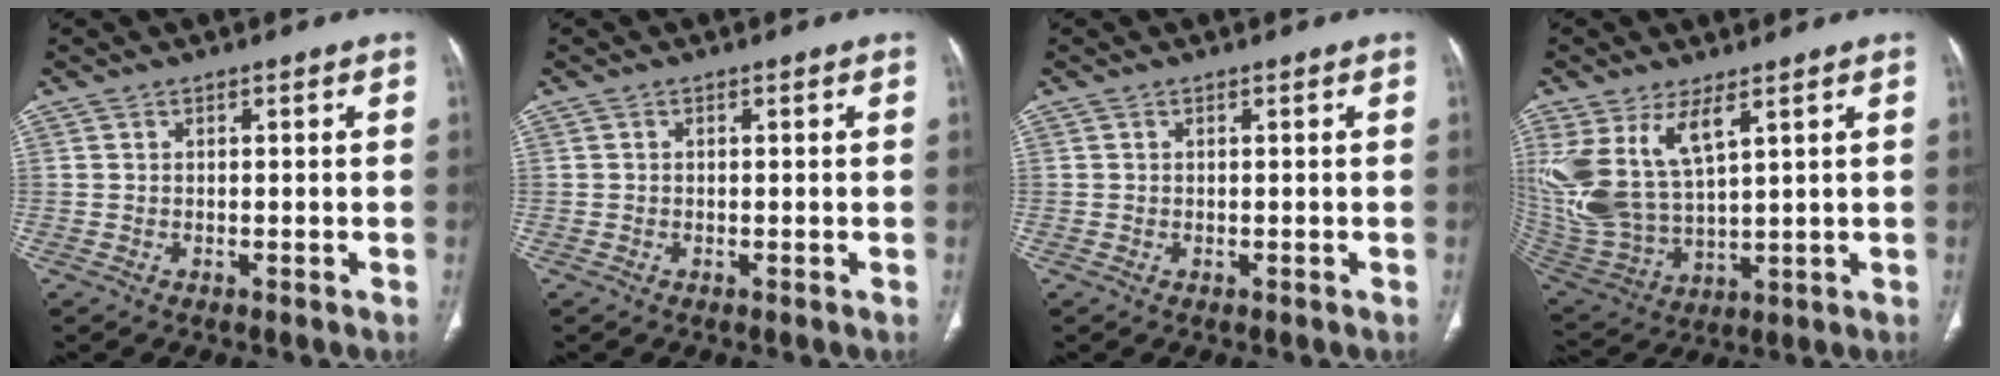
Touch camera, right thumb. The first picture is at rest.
{"total": 0.0}
{"total": 0.0}
{"total": 15.7, "force": [6.9, 7.4, 12.0], "torque": [-0.258, -0.029, 0.156]}